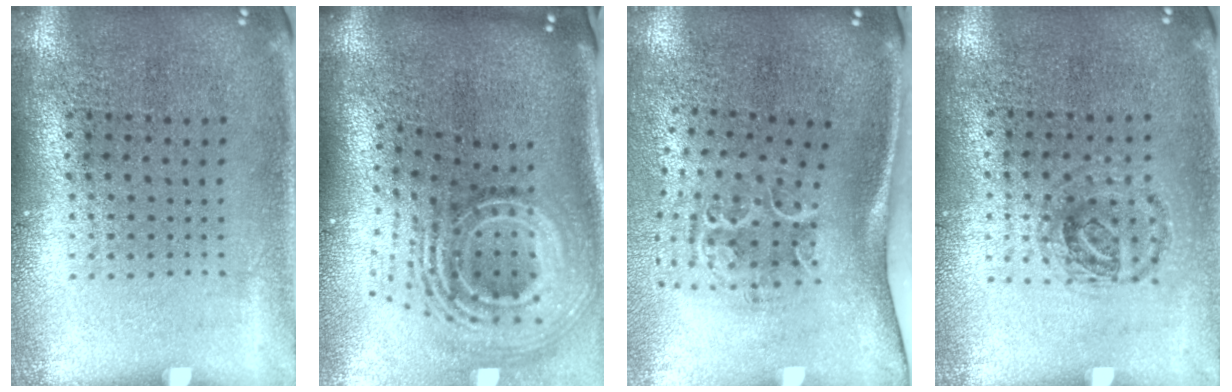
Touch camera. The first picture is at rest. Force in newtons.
{"total": 3.0, "press": 1.8, "slide": 2.4}
{"total": 1.6, "press": 1.3, "slide": 1.0}
{"total": 0.9, "press": 0.9, "slide": 0.2}